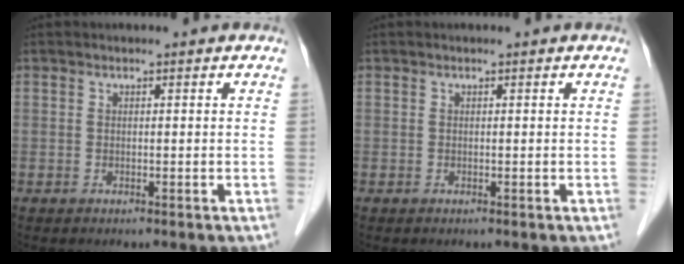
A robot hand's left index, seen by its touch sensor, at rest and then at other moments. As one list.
[{"total": 0.0}]